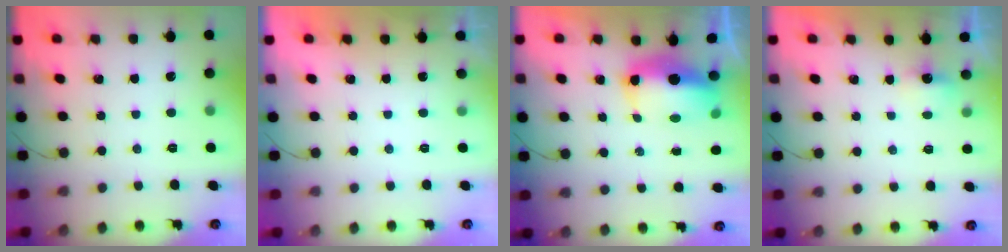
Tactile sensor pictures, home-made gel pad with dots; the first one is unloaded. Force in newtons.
{"total": 1.8, "press": 0.1, "slide": 1.8}
{"total": 9.8, "press": 9.6, "slide": 2.0}
{"total": 1.8, "press": 1.6, "slide": 0.8}